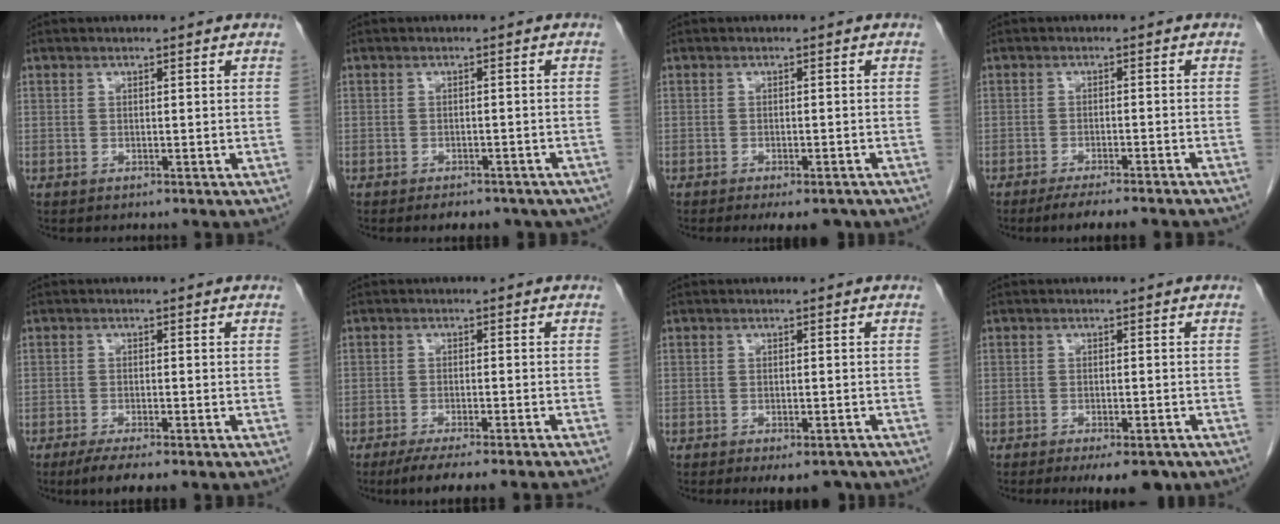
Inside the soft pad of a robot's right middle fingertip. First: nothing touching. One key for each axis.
{"total": 8.3, "fx": -6.7, "fy": 3.6, "fz": 3.4, "tx": -0.034, "ty": 0.000, "tz": -0.072}
{"total": 5.2, "fx": -4.0, "fy": 1.8, "fz": 2.8, "tx": -0.027, "ty": -0.004, "tz": -0.055}
{"total": 8.5, "fx": -7.3, "fy": 0.6, "fz": 4.4, "tx": -0.051, "ty": -0.012, "tz": -0.104}
{"total": 4.8, "fx": -3.4, "fy": 0.7, "fz": 3.3, "tx": -0.054, "ty": -0.012, "tz": -0.050}
{"total": 9.5, "fx": -8.0, "fy": -0.2, "fz": 5.1, "tx": -0.056, "ty": -0.019, "tz": -0.117}
{"total": 5.0, "fx": -3.9, "fy": 1.9, "fz": 2.6, "tx": -0.023, "ty": -0.002, "tz": -0.051}
{"total": 6.4, "fx": -4.7, "fy": 2.0, "fz": 3.9, "tx": -0.041, "ty": -0.005, "tz": -0.065}